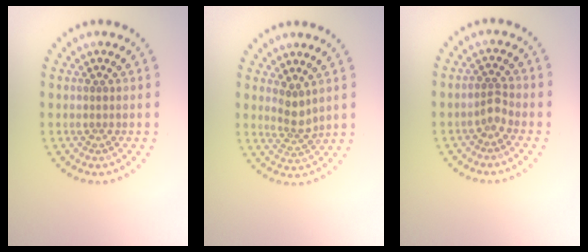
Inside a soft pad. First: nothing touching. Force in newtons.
{"total": 2.0, "press": 1.6, "slide": 1.2}
{"total": 1.4, "press": 1.1, "slide": 0.9}